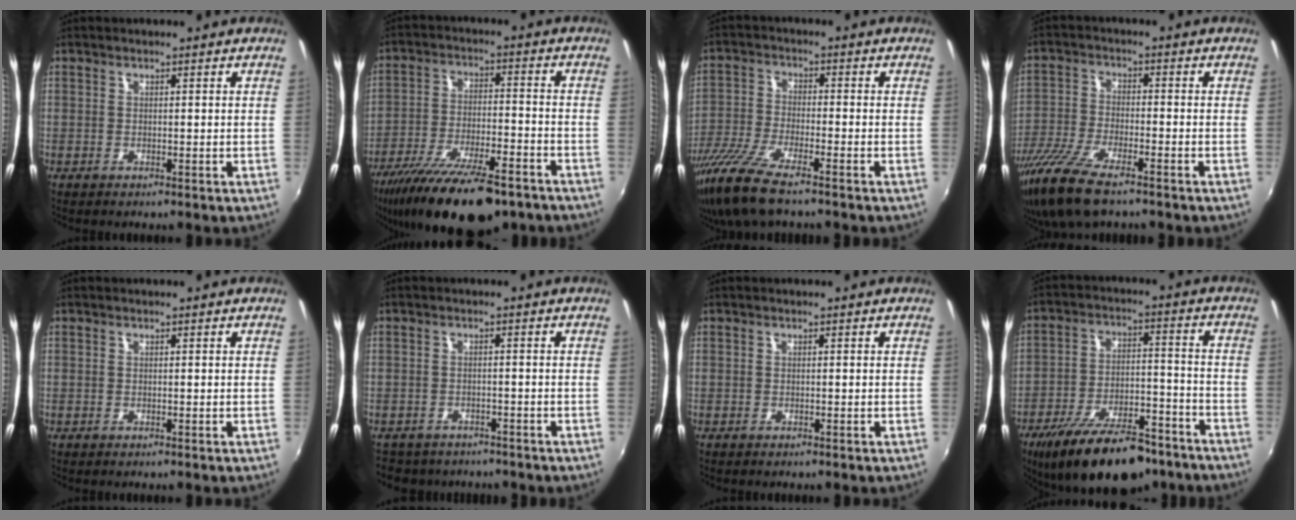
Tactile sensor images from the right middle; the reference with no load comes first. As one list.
[{"total": 20.8, "force": [-15.5, 6.0, 12.5], "torque": [-0.237, -0.046, -0.245]}, {"total": 12.2, "force": [-9.1, 1.9, 7.9], "torque": [-0.180, -0.040, -0.178]}, {"total": 12.4, "force": [-8.9, 3.2, 8.0], "torque": [-0.183, -0.040, -0.176]}, {"total": 0.0}, {"total": 6.5, "force": [-5.6, 3.0, 1.3], "torque": [-0.036, -0.007, -0.083]}, {"total": 0.0}, {"total": 21.7, "force": [-16.3, 8.3, 11.8], "torque": [-0.213, -0.012, -0.240]}]